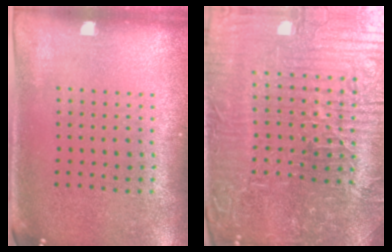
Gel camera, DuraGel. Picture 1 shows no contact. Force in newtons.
{"total": 6.4, "press": 5.9, "slide": 2.4}